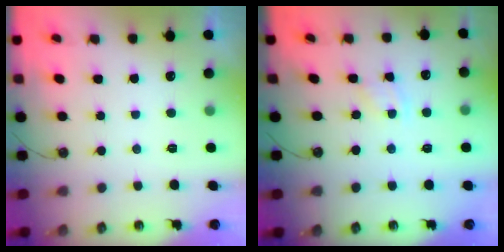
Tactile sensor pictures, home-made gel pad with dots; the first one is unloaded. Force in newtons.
{"total": 2.4, "press": 2.4, "slide": 0.3}